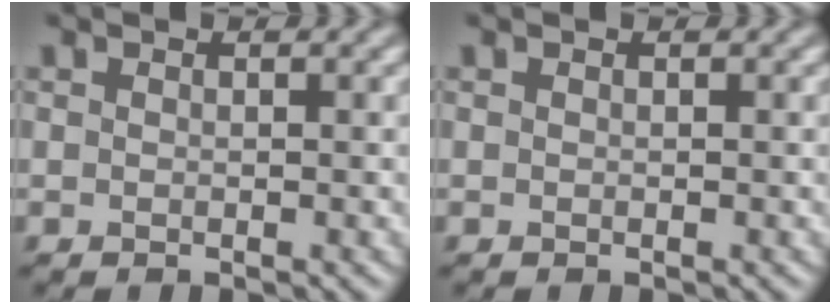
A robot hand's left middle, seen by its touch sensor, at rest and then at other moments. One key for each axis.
{"total": 0.0}